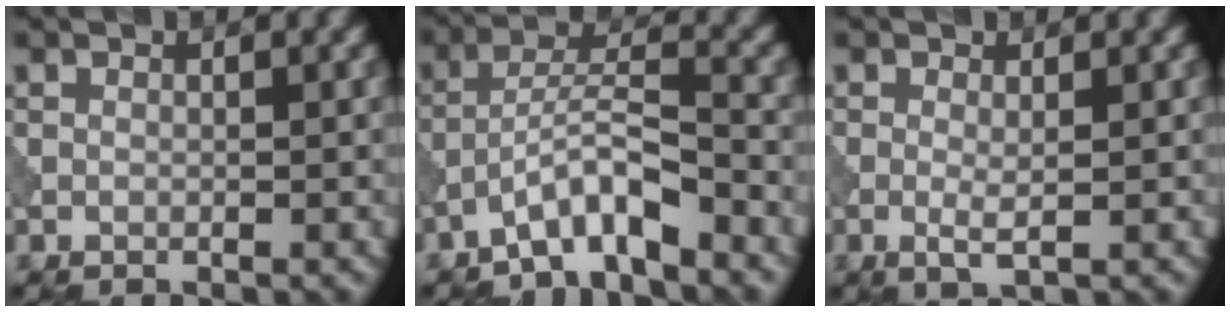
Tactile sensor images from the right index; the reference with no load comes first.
{"total": 4.8, "force": [-3.5, 0.8, 3.2], "torque": [-0.056, 0.015, -0.071]}
{"total": 1.6, "force": [-0.1, 0.2, 1.6], "torque": [-0.032, -0.003, -0.003]}